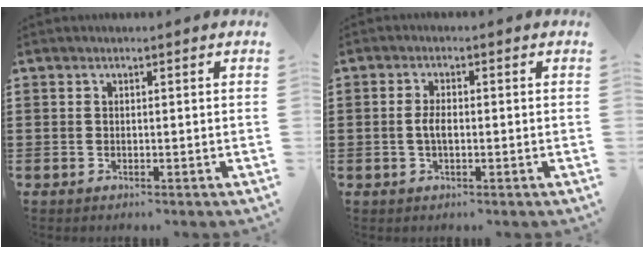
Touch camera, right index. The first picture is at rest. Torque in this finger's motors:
{"motor_torque": [1.04, 0.29, 0.13, 0.09]}